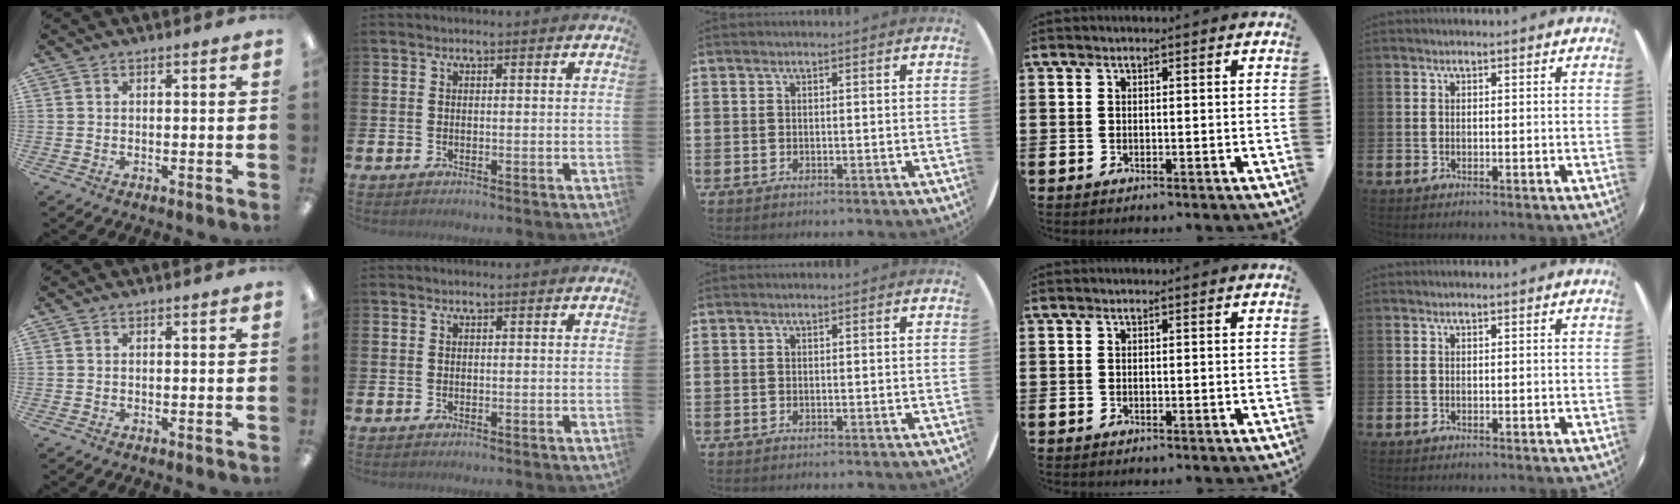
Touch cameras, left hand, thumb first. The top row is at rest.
{}